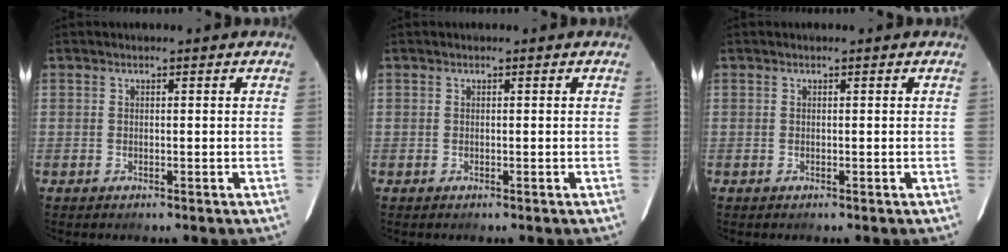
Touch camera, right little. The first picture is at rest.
{"total": 0.0}
{"total": 0.0}